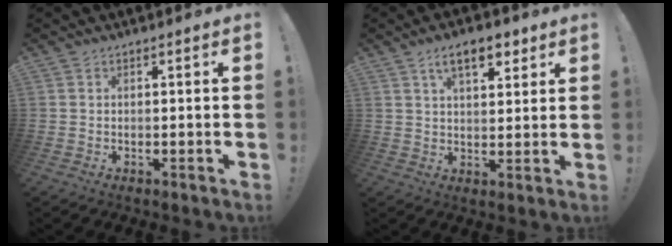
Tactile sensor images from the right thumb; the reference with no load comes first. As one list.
[{"total": 9.0, "force": [5.0, 4.0, 6.3], "torque": [-0.089, -0.009, 0.086]}]